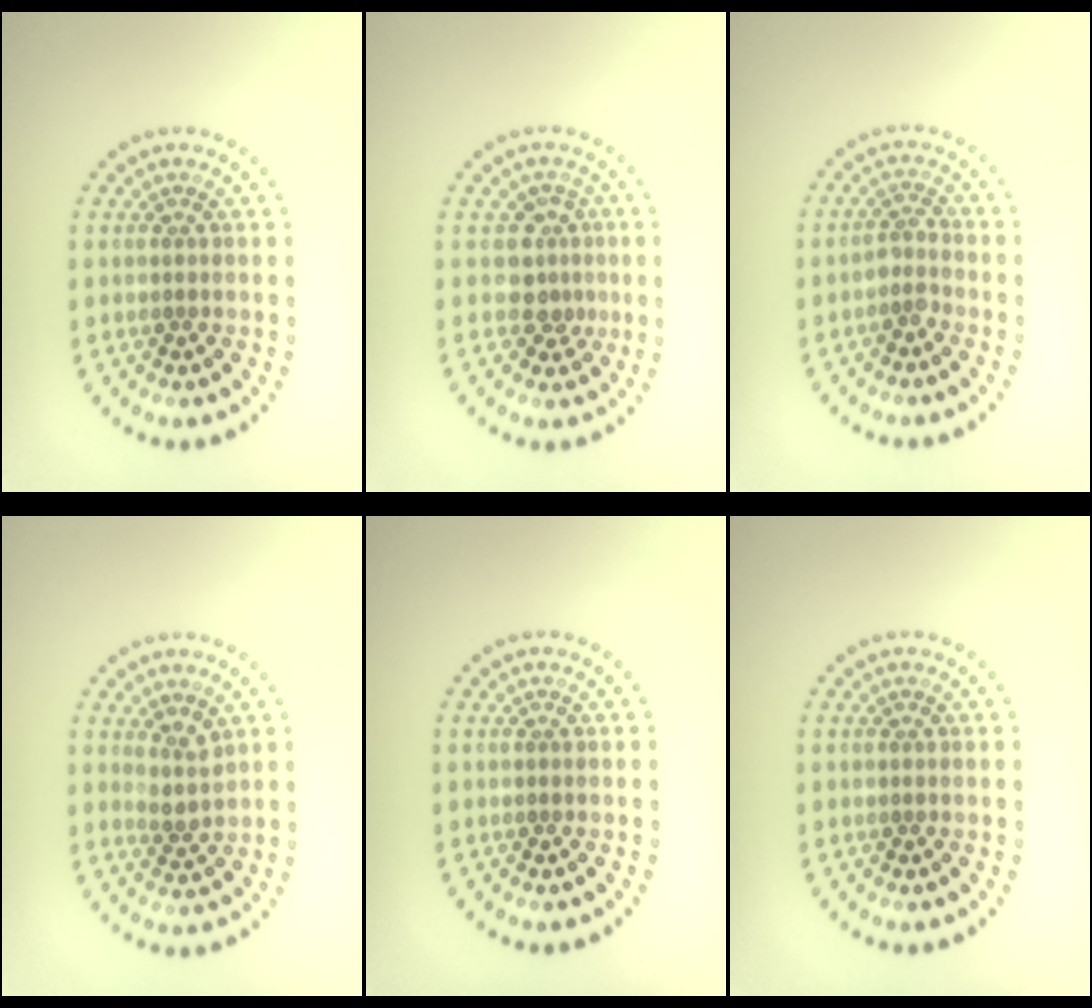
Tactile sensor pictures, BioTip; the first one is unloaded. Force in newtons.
{"total": 2.7, "press": 2.0, "slide": 1.8}
{"total": 1.8, "press": 1.3, "slide": 1.2}
{"total": 1.9, "press": 1.5, "slide": 1.2}
{"total": 0.0}
{"total": 0.0}